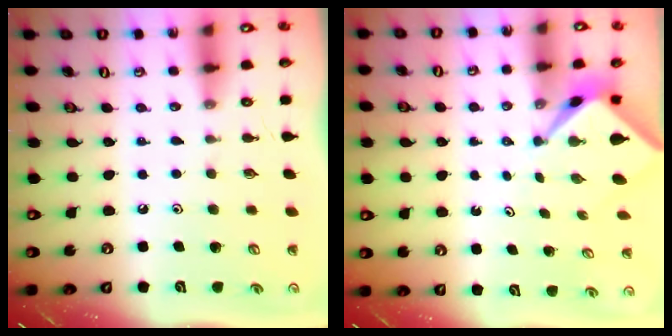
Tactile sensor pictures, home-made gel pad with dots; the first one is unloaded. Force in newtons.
{"total": 2.4, "press": 2.4, "slide": 0.2}